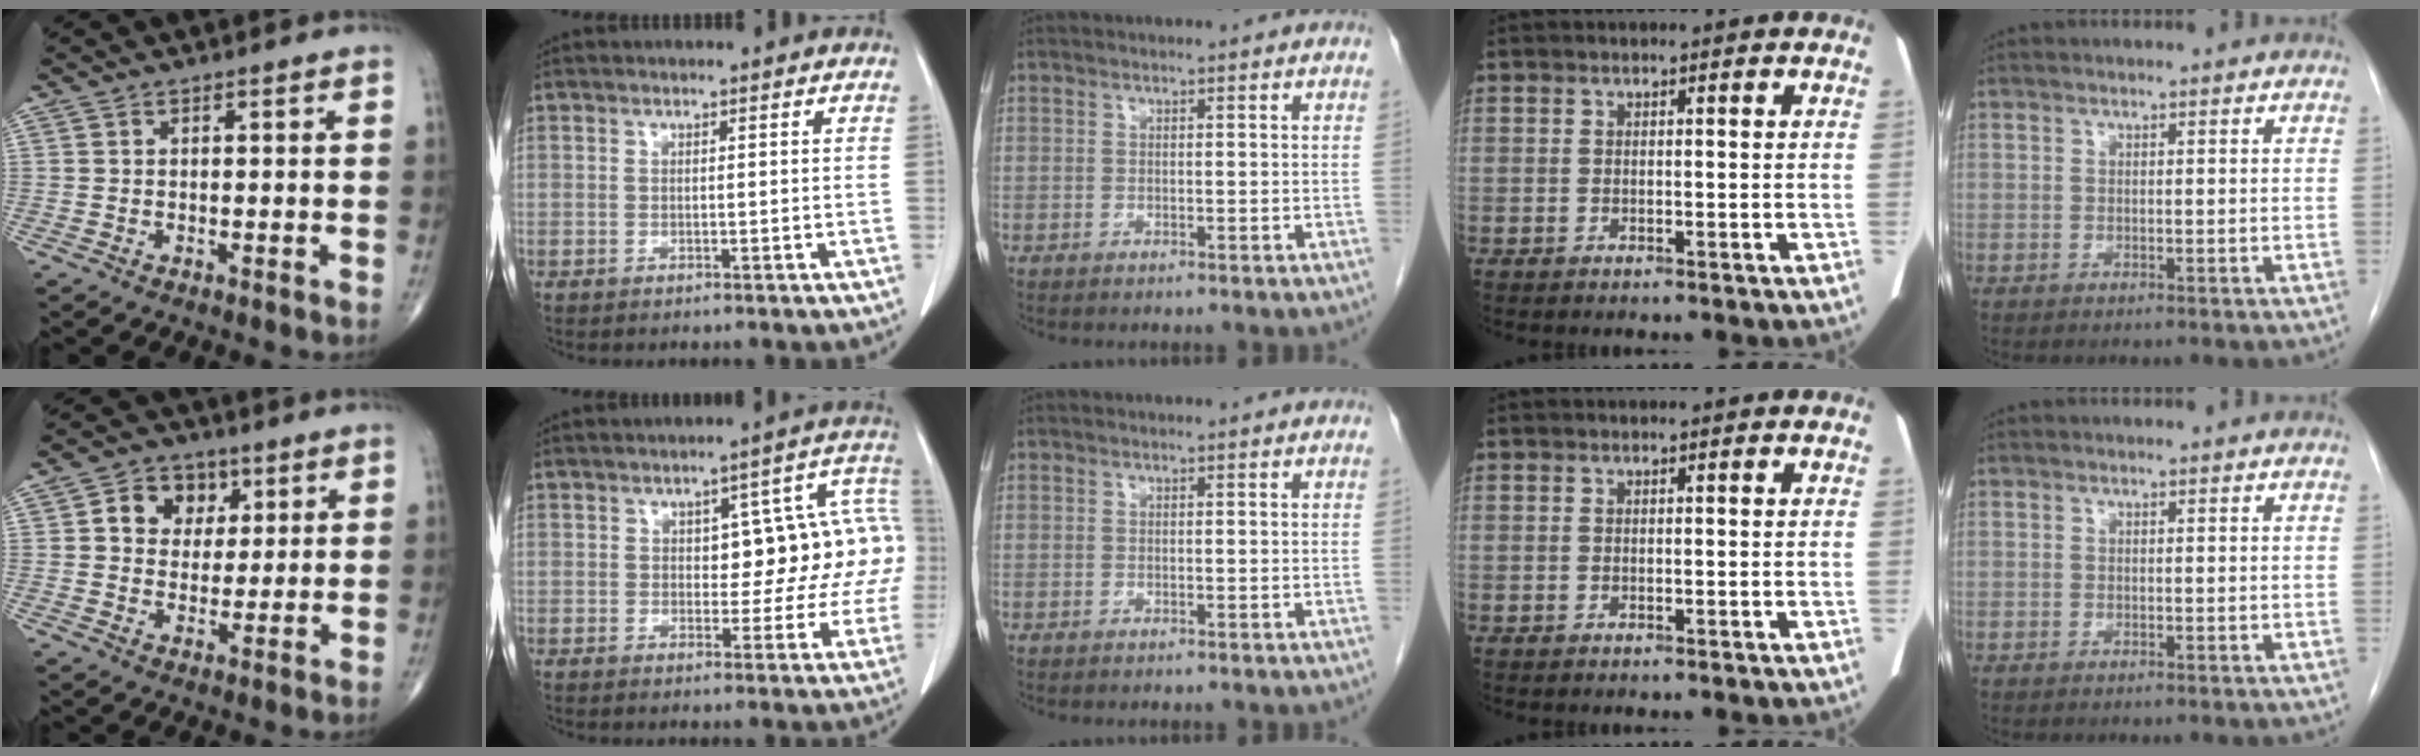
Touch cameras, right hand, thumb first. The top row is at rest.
{"thumb": {"total": 8.0, "force": [2.7, 6.6, 3.7], "torque": [-0.018, -0.004, 0.040]}, "index": {"total": 11.6, "force": [0.6, 5.6, 10.1], "torque": [-0.098, 0.046, 0.010]}}